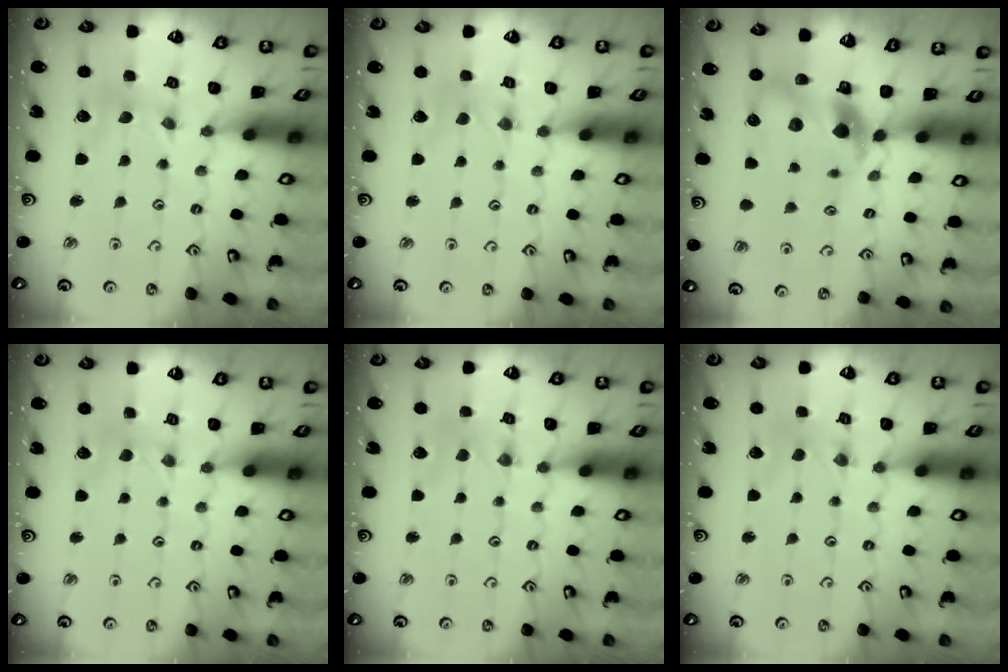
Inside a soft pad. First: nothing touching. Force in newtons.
{"total": 0.0}
{"total": 9.0, "press": 8.9, "slide": 1.3}
{"total": 1.5, "press": 1.5, "slide": 0.2}
{"total": 0.8, "press": 0.7, "slide": 0.1}
{"total": 0.0}